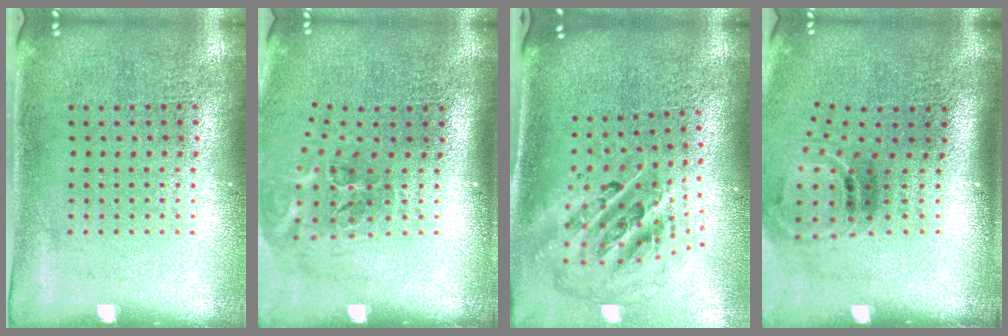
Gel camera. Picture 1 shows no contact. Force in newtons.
{"total": 2.1, "press": 1.2, "slide": 1.7}
{"total": 2.8, "press": 1.9, "slide": 2.0}
{"total": 1.6, "press": 1.0, "slide": 1.2}